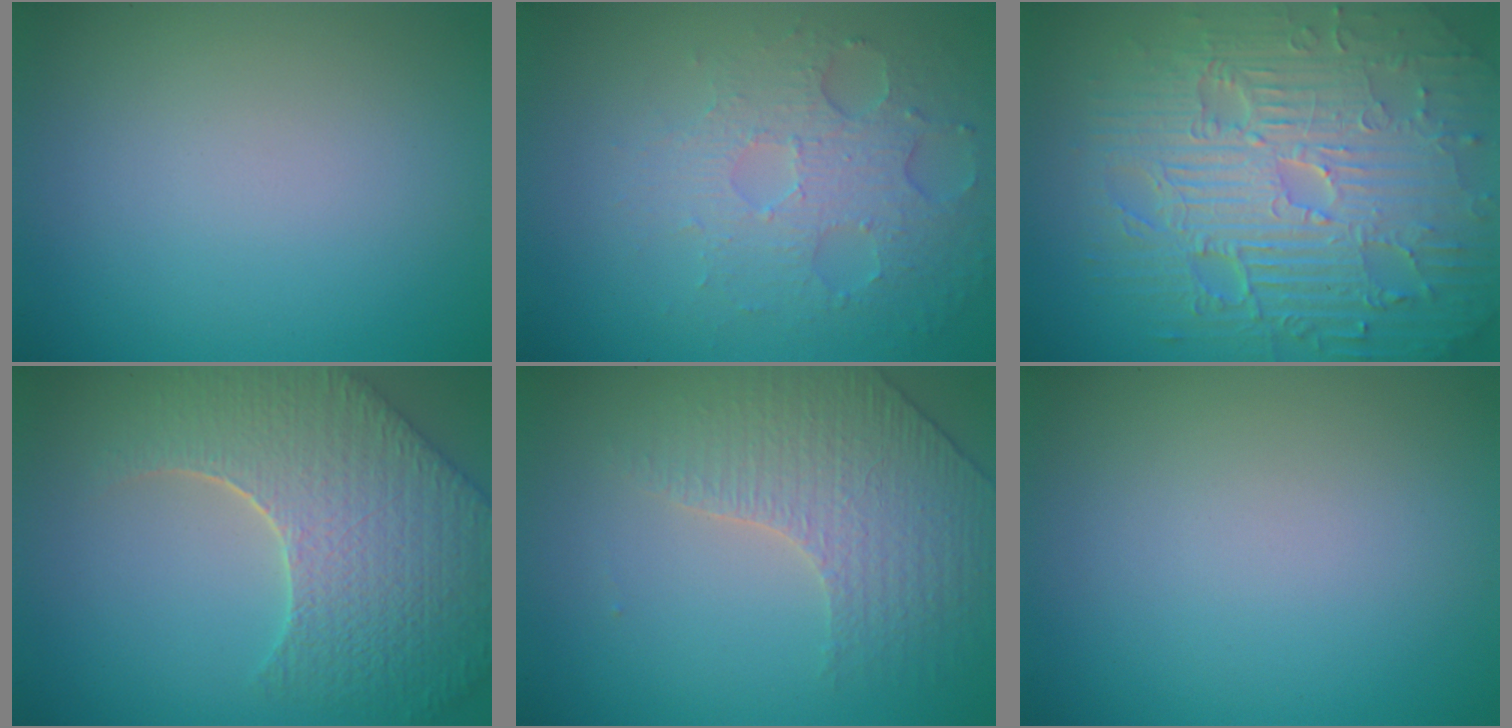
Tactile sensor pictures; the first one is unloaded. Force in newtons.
{"total": 5.1, "press": 3.5, "slide": 3.7}
{"total": 11.4, "press": 7.4, "slide": 8.7}
{"total": 9.0, "press": 6.3, "slide": 6.4}
{"total": 3.9, "press": 3.2, "slide": 2.2}
{"total": 0.0}